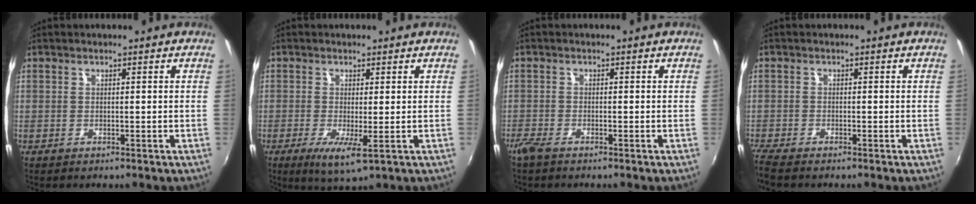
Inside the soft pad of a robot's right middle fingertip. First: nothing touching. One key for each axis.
{"total": 4.8, "fx": -1.2, "fy": 0.7, "fz": 4.6, "tx": -0.090, "ty": -0.020, "tz": -0.020}
{"total": 2.2, "fx": -1.9, "fy": 0.4, "fz": 1.1, "tx": -0.030, "ty": -0.007, "tz": -0.040}
{"total": 3.7, "fx": -3.3, "fy": 0.4, "fz": 1.7, "tx": -0.045, "ty": -0.019, "tz": -0.064}